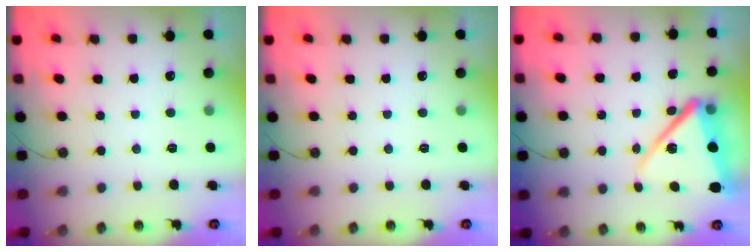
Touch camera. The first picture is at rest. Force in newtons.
{"total": 0.0}
{"total": 13.9, "press": 13.8, "slide": 1.5}